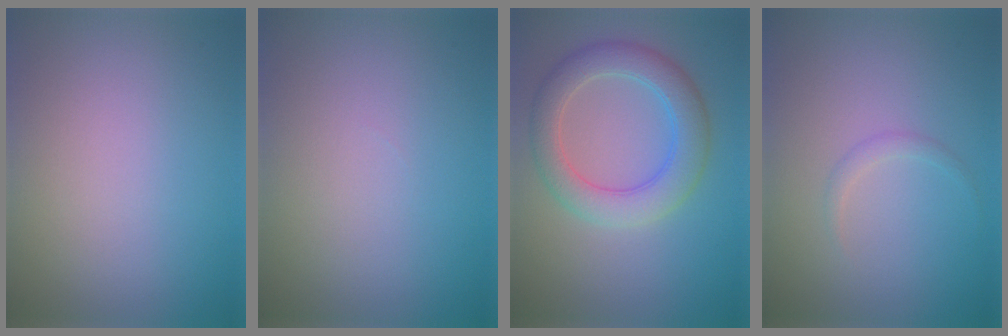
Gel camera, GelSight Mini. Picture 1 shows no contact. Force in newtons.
{"total": 0.0}
{"total": 4.9, "press": 4.9, "slide": 0.3}
{"total": 0.8, "press": 0.8, "slide": 0.0}